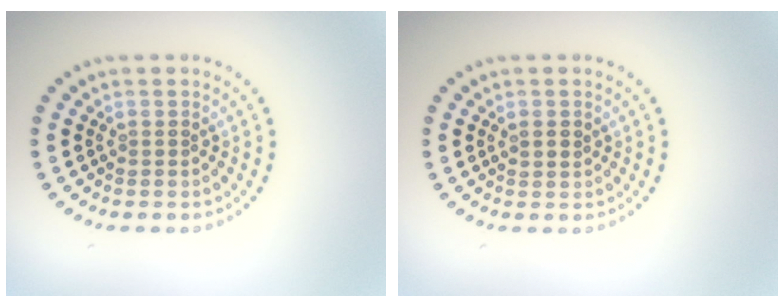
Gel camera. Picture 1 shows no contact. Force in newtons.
{"total": 1.1, "press": 1.0, "slide": 0.4}